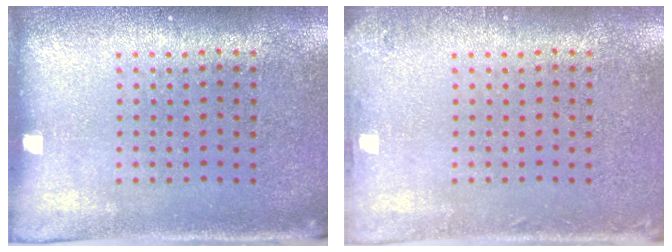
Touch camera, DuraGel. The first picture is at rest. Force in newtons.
{"total": 1.1, "press": 1.1, "slide": 0.1}